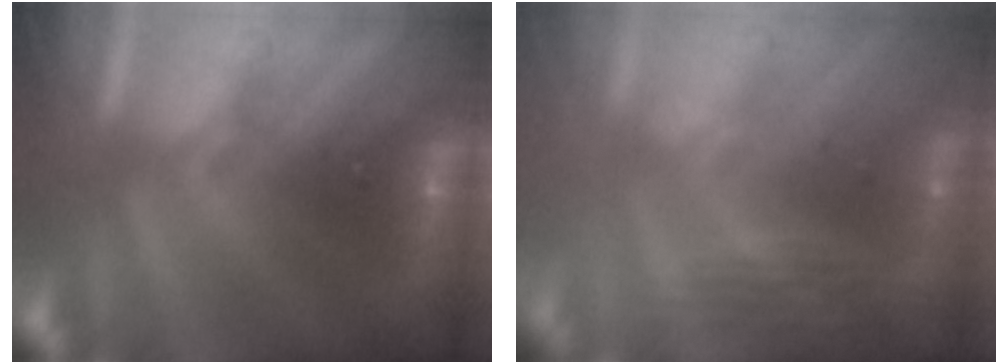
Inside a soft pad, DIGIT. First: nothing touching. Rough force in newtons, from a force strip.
{"total": 2.7}